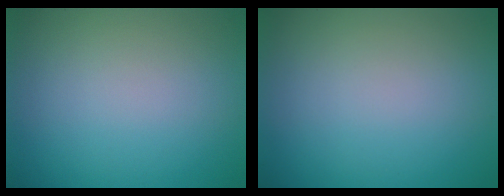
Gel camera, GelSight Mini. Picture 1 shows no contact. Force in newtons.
{"total": 0.0}